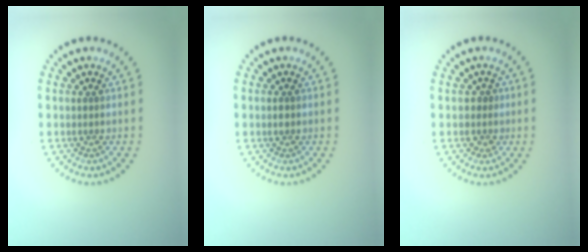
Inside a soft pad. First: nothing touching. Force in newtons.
{"total": 0.7, "press": 0.7, "slide": 0.1}
{"total": 1.1, "press": 1.0, "slide": 0.6}